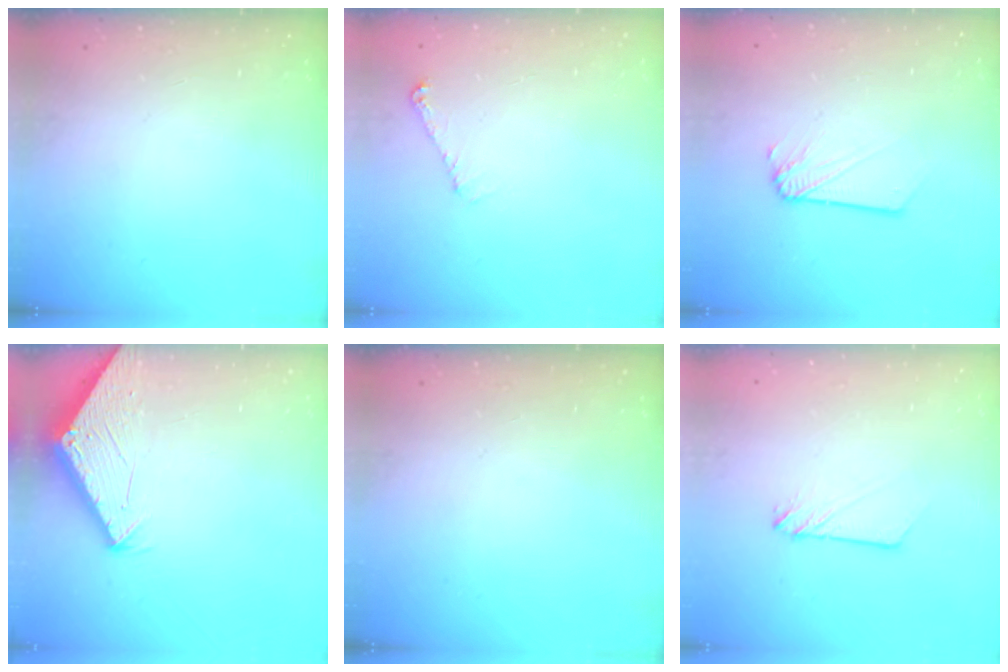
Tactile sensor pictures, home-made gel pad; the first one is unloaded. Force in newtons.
{"total": 5.3, "press": 5.2, "slide": 0.8}
{"total": 2.1, "press": 2.1, "slide": 0.3}
{"total": 2.8, "press": 2.8, "slide": 0.1}
{"total": 0.0}
{"total": 2.4, "press": 2.4, "slide": 0.2}